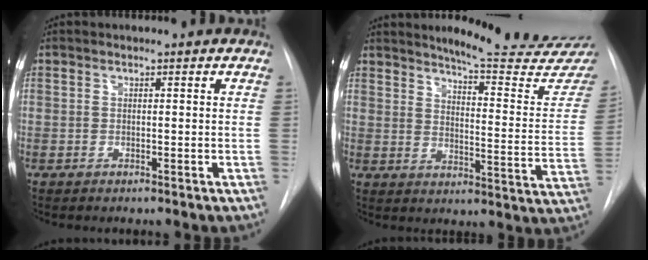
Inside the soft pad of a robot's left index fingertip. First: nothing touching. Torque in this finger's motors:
{"motor_torque": [0.95, -1.18, 0.12, 0.02]}